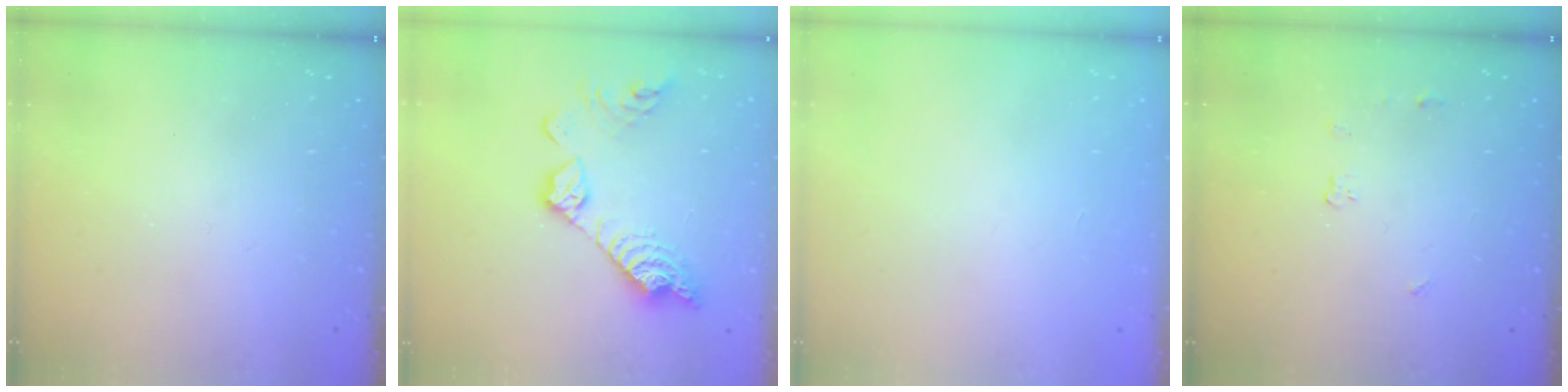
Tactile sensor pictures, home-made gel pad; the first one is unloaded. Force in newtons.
{"total": 15.8, "press": 15.7, "slide": 0.8}
{"total": 0.0}
{"total": 3.4, "press": 3.4, "slide": 0.5}